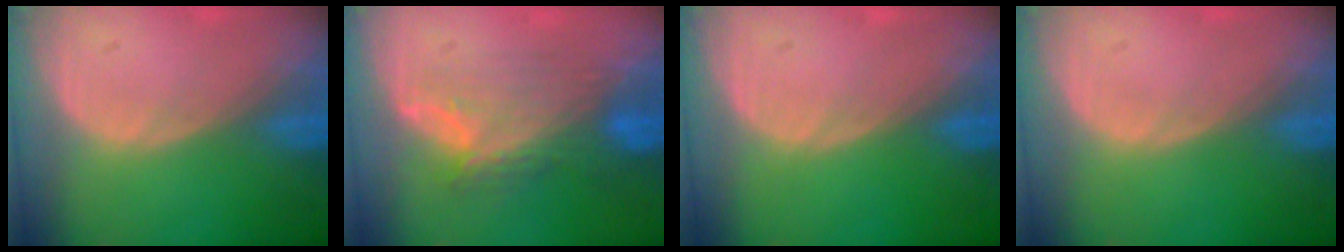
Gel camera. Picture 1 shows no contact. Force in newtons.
{"total": 7.7, "press": 7.3, "slide": 2.5}
{"total": 0.0}
{"total": 0.0}